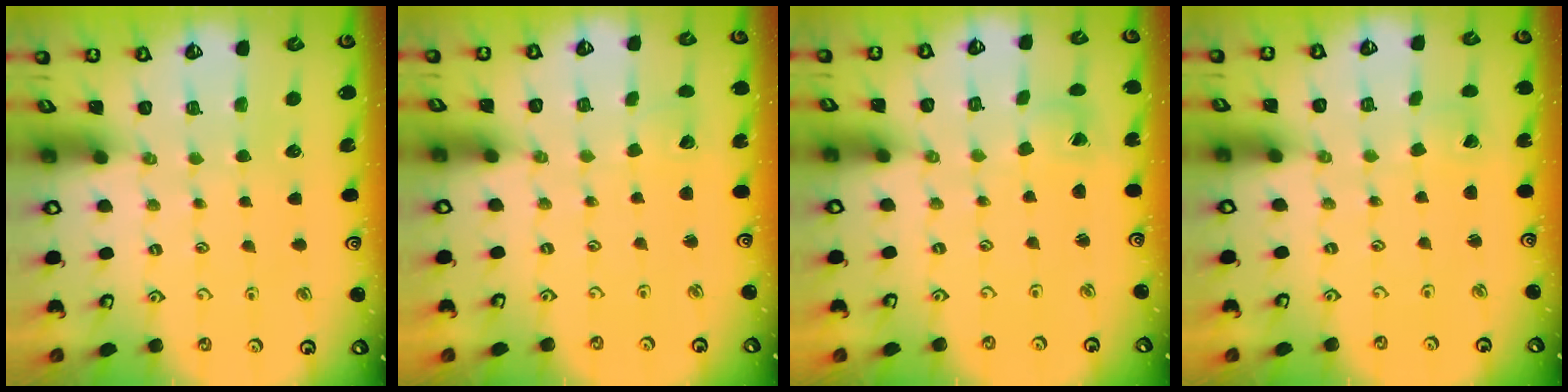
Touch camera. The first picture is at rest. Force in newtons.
{"total": 2.3, "press": 2.3, "slide": 0.2}
{"total": 2.1, "press": 2.1, "slide": 0.2}
{"total": 0.0}